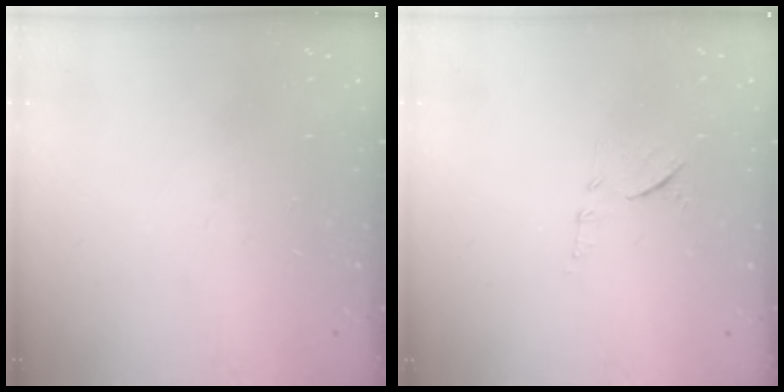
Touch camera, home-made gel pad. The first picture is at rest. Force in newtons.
{"total": 8.7, "press": 8.7, "slide": 0.3}